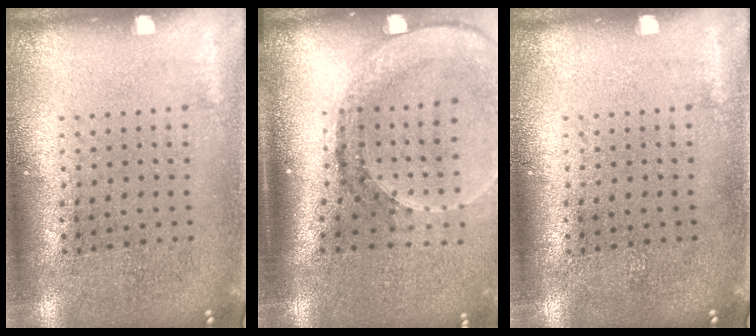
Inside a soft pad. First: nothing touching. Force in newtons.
{"total": 2.8, "press": 2.1, "slide": 1.9}
{"total": 0.0}